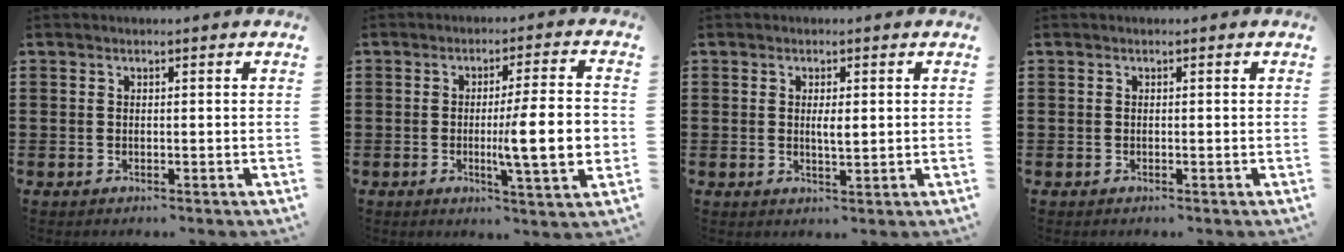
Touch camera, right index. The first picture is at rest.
{"total": 11.2, "force": [-1.2, 1.5, 11.0], "torque": [-0.161, -0.011, -0.023]}
{"total": 2.2, "force": [0.3, 0.5, 2.1], "torque": [-0.040, 0.002, 0.003]}
{"total": 0.0}